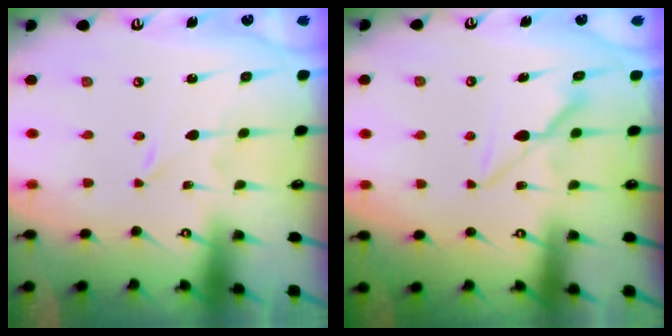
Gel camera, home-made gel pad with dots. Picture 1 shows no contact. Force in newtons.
{"total": 8.3, "press": 8.3, "slide": 0.3}